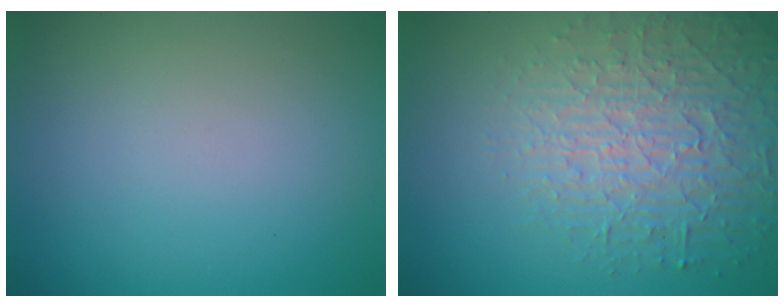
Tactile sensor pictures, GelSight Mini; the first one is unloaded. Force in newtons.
{"total": 4.9, "press": 4.8, "slide": 1.3}